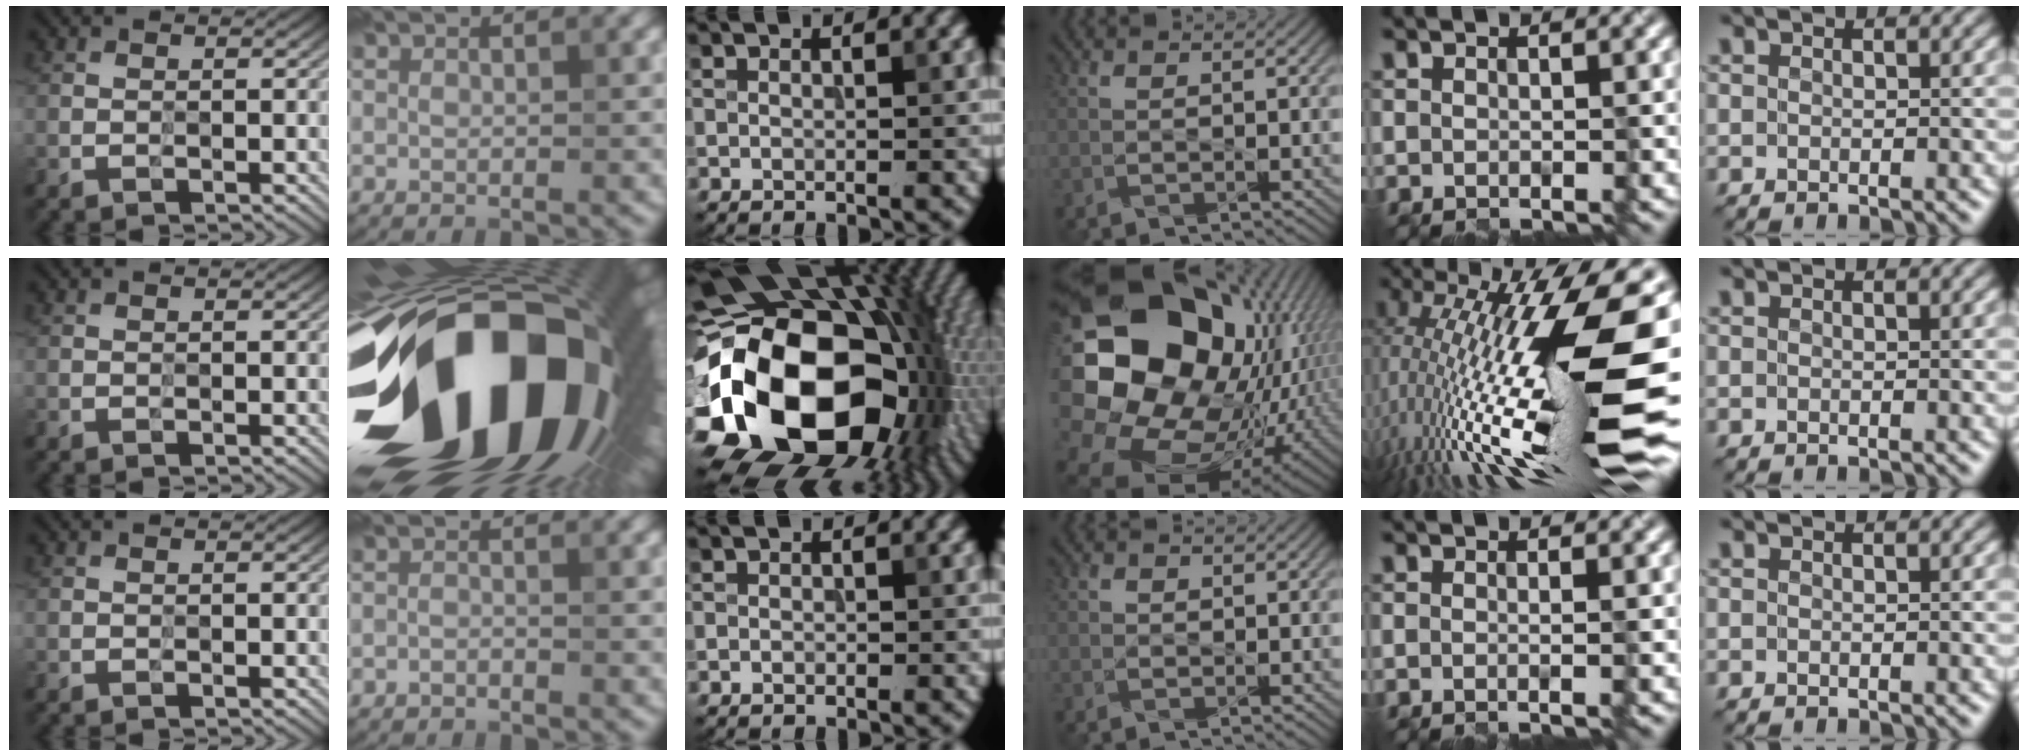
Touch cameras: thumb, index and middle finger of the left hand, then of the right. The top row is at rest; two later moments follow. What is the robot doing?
{"motion": "wipe", "object": "plastic plate"}